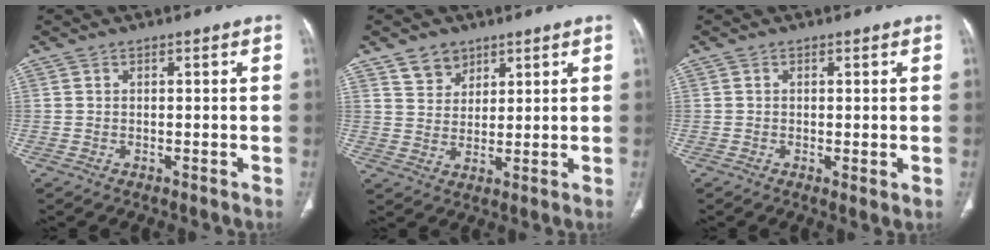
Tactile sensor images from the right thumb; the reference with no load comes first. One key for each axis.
{"total": 5.2, "fx": 3.6, "fy": 3.6, "fz": 1.2, "tx": 0.001, "ty": -0.027, "tz": 0.069}
{"total": 1.5, "fx": -0.2, "fy": 0.3, "fz": 1.4, "tx": -0.030, "ty": -0.009, "tz": -0.003}